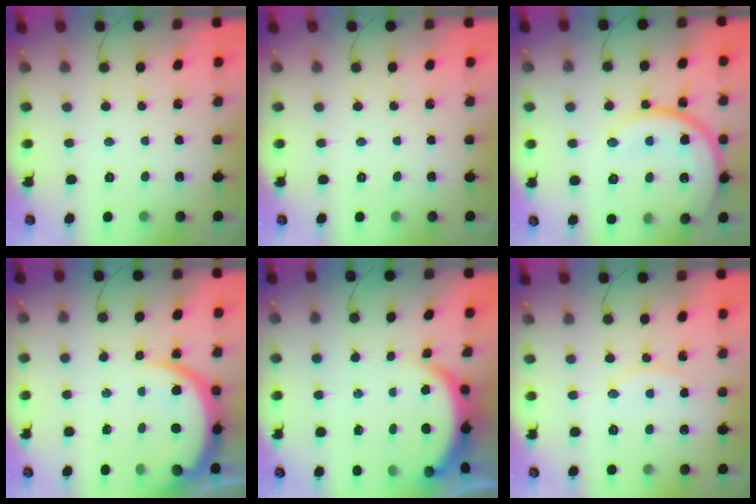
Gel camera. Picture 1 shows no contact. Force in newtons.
{"total": 0.0}
{"total": 18.3, "press": 18.2, "slide": 1.6}
{"total": 11.5, "press": 11.4, "slide": 1.1}
{"total": 5.6, "press": 5.5, "slide": 1.3}
{"total": 8.6, "press": 8.6, "slide": 0.5}